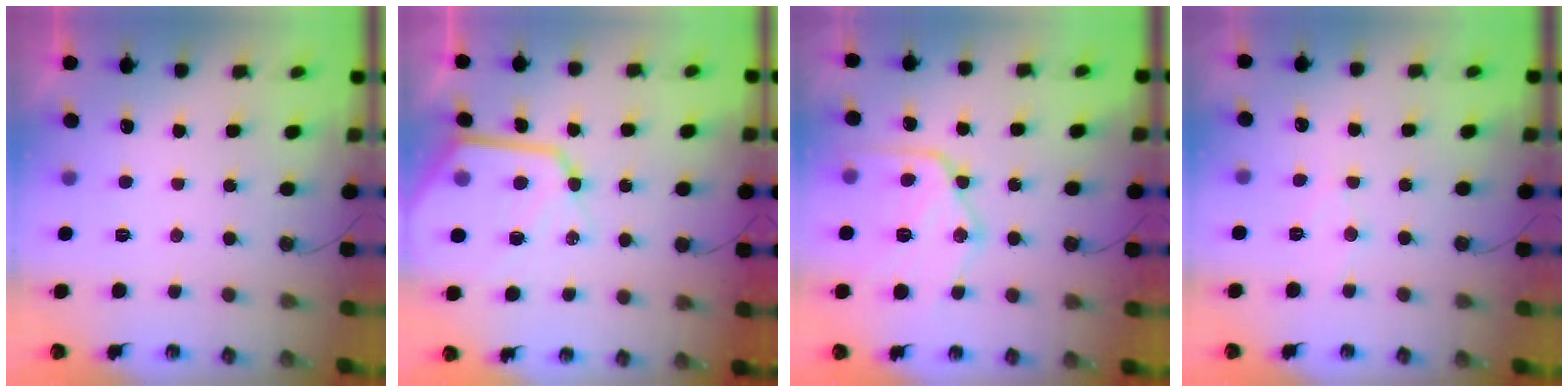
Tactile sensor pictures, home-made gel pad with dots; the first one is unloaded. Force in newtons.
{"total": 16.3, "press": 16.2, "slide": 1.5}
{"total": 18.9, "press": 18.8, "slide": 2.1}
{"total": 5.3, "press": 5.3, "slide": 0.6}